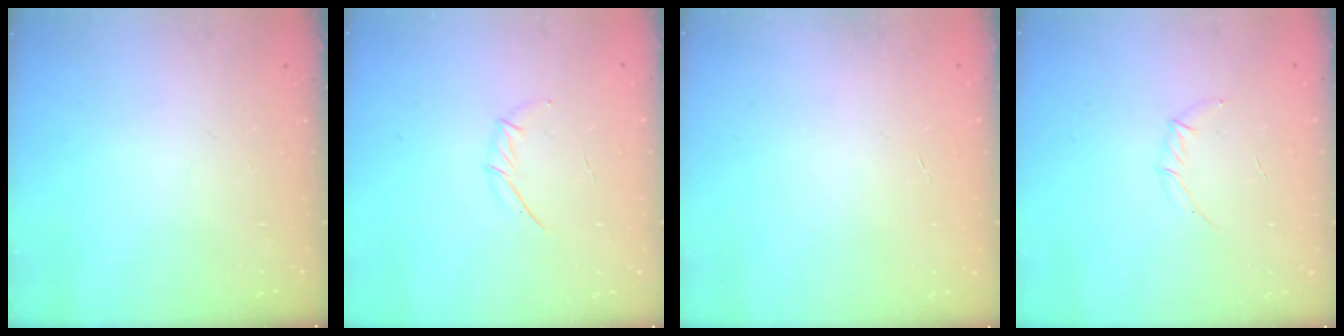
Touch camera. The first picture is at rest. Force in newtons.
{"total": 4.0, "press": 4.0, "slide": 0.7}
{"total": 0.0}
{"total": 4.1, "press": 3.9, "slide": 1.0}